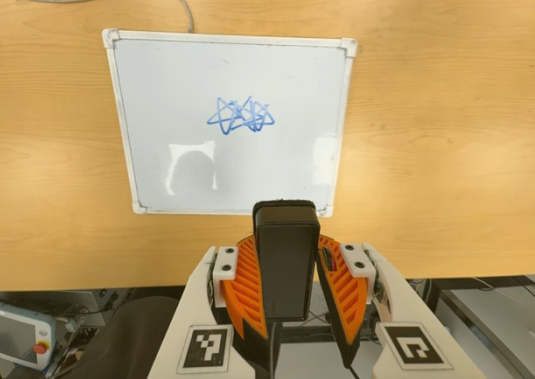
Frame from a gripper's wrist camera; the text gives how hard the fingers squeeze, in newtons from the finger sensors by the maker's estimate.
{"total": 9.1, "left": 7.9, "right": 10.2}